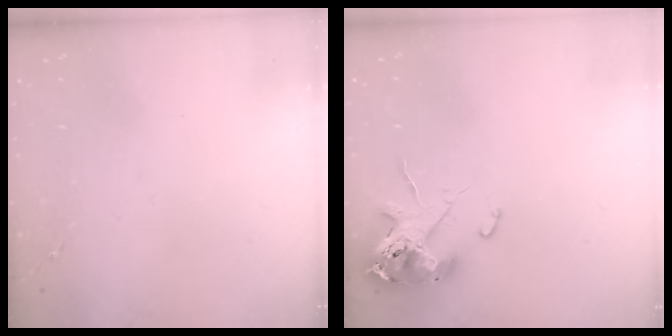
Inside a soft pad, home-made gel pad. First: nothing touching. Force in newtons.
{"total": 12.0, "press": 11.9, "slide": 1.9}